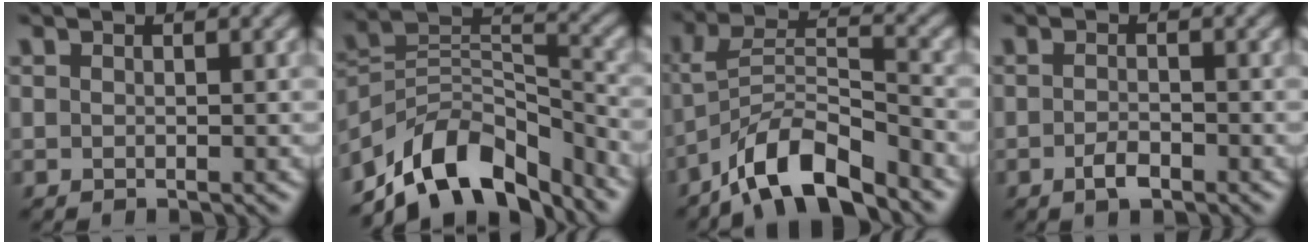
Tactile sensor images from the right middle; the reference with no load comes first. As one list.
[{"total": 10.6, "force": [-8.2, 4.8, 4.8], "torque": [-0.068, 0.007, -0.157]}, {"total": 7.7, "force": [-5.5, 2.2, 4.9], "torque": [-0.086, 0.005, -0.103]}, {"total": 1.8, "force": [-1.0, 0.7, 1.3], "torque": [-0.029, -0.002, -0.020]}]